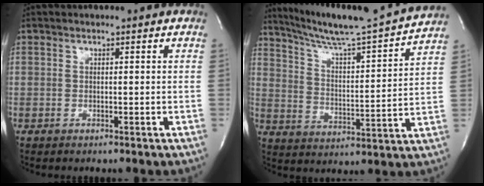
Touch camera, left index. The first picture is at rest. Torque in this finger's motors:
{"motor_torque": [-0.10, -0.31, 0.14, 0.08]}